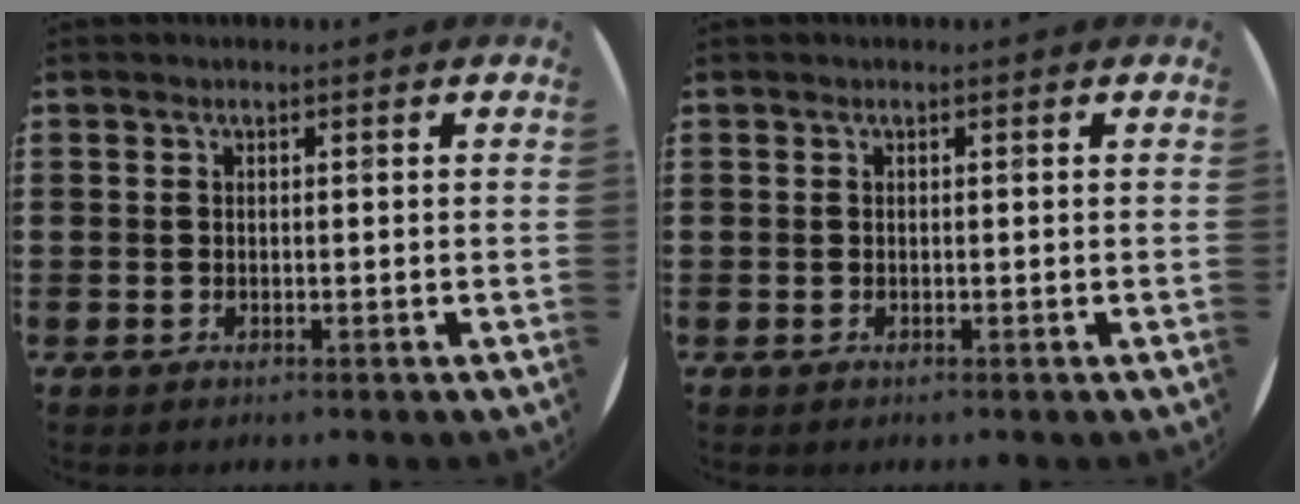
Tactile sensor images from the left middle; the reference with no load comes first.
{"total": 0.0}